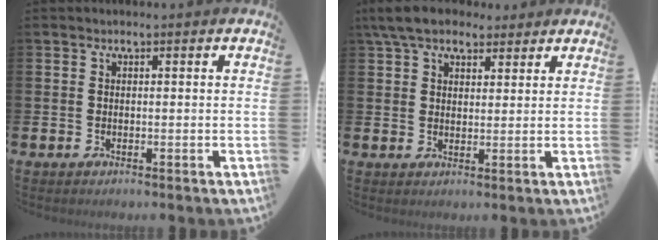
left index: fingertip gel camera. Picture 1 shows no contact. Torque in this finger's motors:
{"motor_torque": [1.09, -1.04, 0.84, 0.21]}